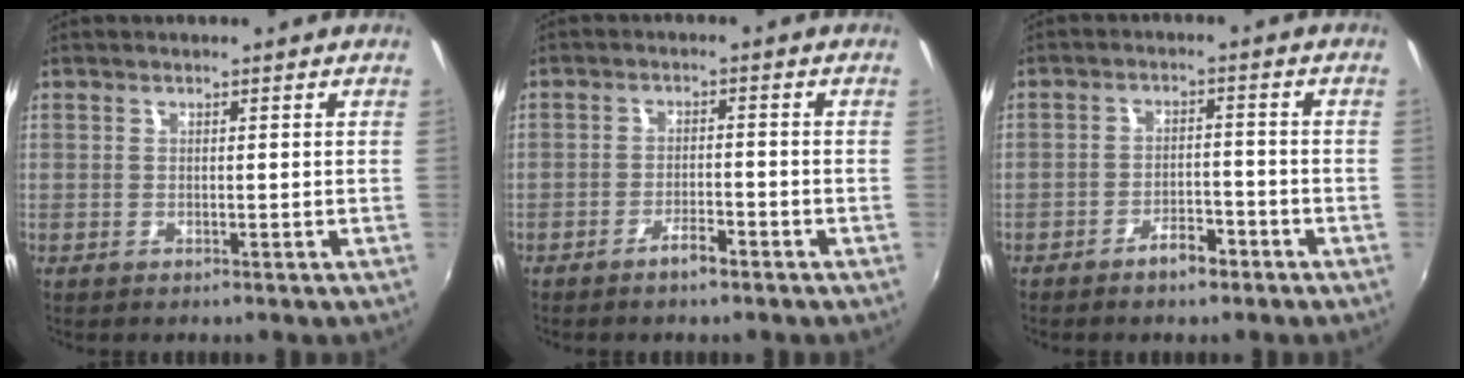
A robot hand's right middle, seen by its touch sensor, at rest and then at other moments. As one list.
[{"total": 2.9, "force": [-2.3, 0.6, 1.8], "torque": [-0.043, 0.001, -0.039]}, {"total": 4.2, "force": [-3.1, 1.6, 2.2], "torque": [-0.049, 0.002, -0.045]}]